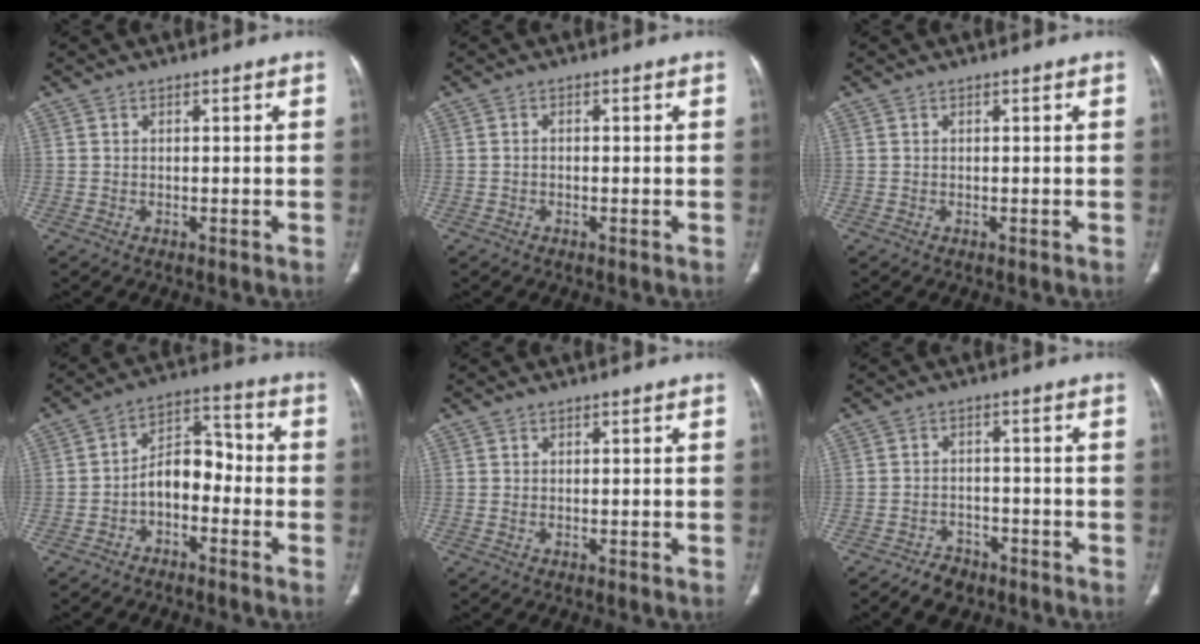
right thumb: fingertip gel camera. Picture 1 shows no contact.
{"total": 0.7, "force": [-0.2, 0.4, 0.4], "torque": [-0.006, 0.001, -0.007]}
{"total": 0.0}
{"total": 8.4, "force": [-2.8, 5.3, 5.9], "torque": [-0.074, 0.048, -0.058]}
{"total": 0.0}
{"total": 5.0, "force": [-3.8, 2.9, 1.4], "torque": [-0.022, 0.021, -0.061]}